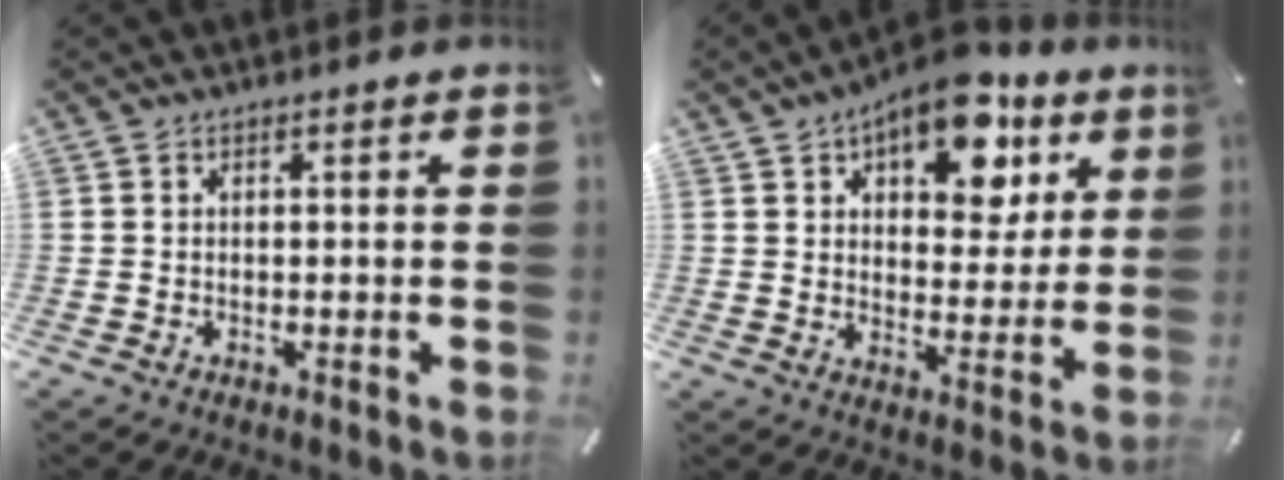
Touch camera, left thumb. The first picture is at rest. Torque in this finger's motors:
{"motor_torque": [2.28, 1.86, 1.90, -0.87, 0.16]}